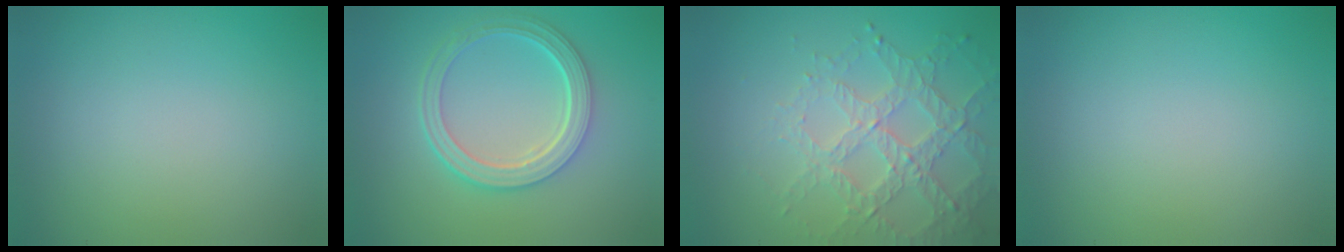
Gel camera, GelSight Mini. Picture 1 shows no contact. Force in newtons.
{"total": 5.2, "press": 3.9, "slide": 3.5}
{"total": 4.1, "press": 3.8, "slide": 1.6}
{"total": 0.0}